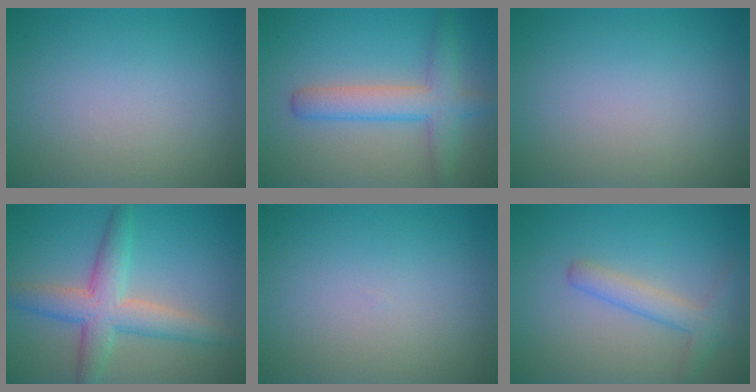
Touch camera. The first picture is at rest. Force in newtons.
{"total": 4.5, "press": 4.5, "slide": 0.2}
{"total": 0.0}
{"total": 5.5, "press": 5.5, "slide": 0.4}
{"total": 0.0}
{"total": 2.7, "press": 2.7, "slide": 0.1}